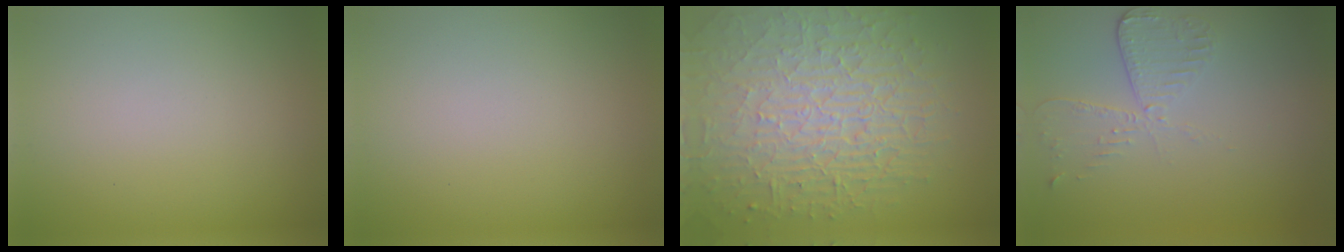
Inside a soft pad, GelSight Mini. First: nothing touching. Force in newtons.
{"total": 0.0}
{"total": 10.3, "press": 6.8, "slide": 7.7}
{"total": 2.9, "press": 2.6, "slide": 1.4}